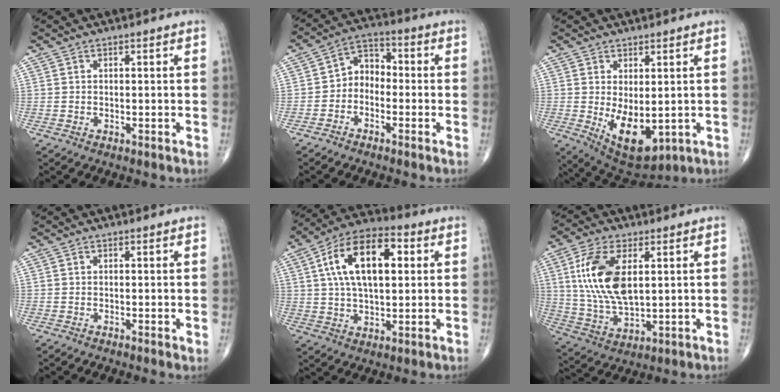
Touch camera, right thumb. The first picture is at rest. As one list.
[{"total": 5.8, "force": [-1.5, 4.5, 3.3], "torque": [-0.029, 0.032, -0.047]}, {"total": 9.9, "force": [-1.0, 5.3, 8.3], "torque": [-0.117, -0.016, 0.009]}, {"total": 0.6, "force": [0.2, 0.4, 0.4], "torque": [-0.004, -0.002, 0.000]}, {"total": 16.9, "force": [4.2, 8.6, 13.9], "torque": [-0.229, 0.017, 0.066]}, {"total": 14.8, "force": [3.7, 7.4, 12.3], "torque": [-0.243, -0.014, 0.078]}]